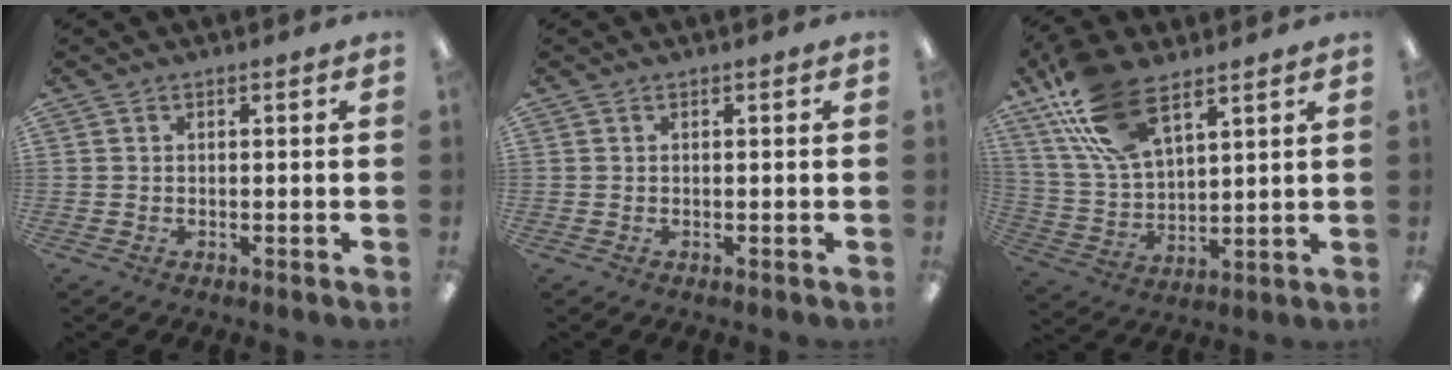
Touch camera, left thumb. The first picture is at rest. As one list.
[{"total": 0.0}, {"total": 17.3, "force": [10.8, 8.1, 10.8], "torque": [-0.235, -0.028, 0.194]}]